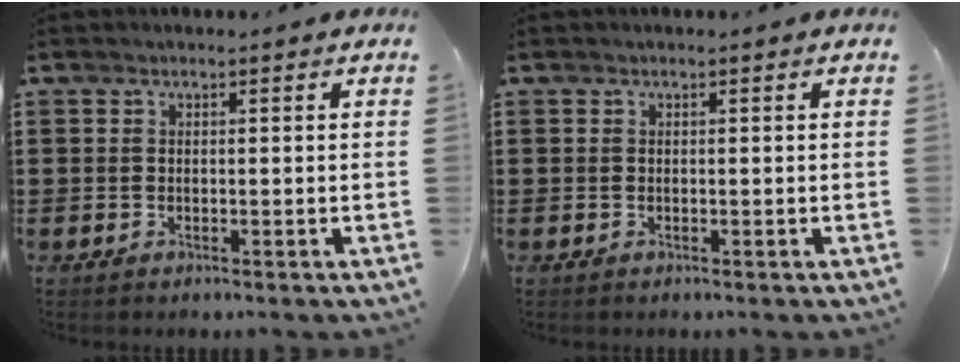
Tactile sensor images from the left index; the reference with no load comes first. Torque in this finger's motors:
{"motor_torque": [0.14, 0.25, -0.02, -0.01]}